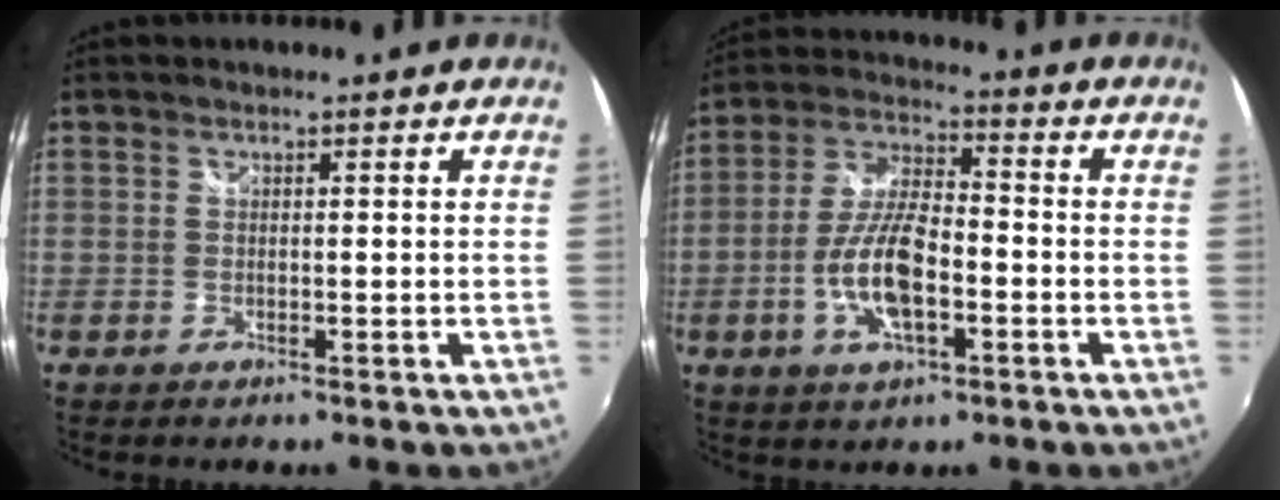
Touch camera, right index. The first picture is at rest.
{"total": 11.9, "force": [-3.7, 4.3, 10.4], "torque": [-0.217, 0.001, -0.069]}